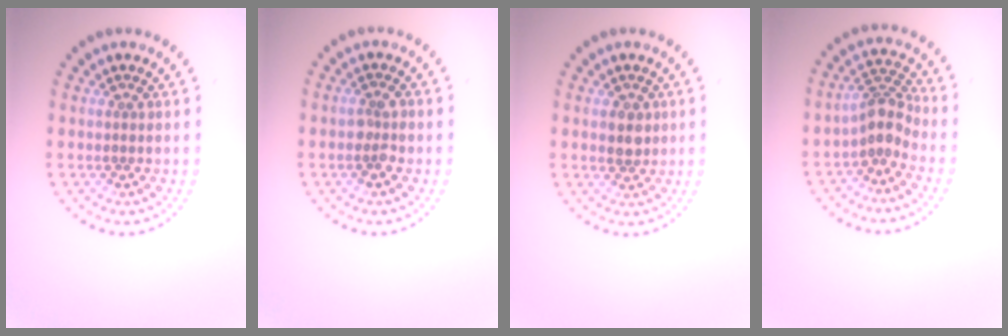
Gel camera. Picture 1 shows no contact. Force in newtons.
{"total": 1.4, "press": 1.4, "slide": 0.4}
{"total": 2.1, "press": 2.0, "slide": 0.6}
{"total": 2.9, "press": 2.2, "slide": 1.9}